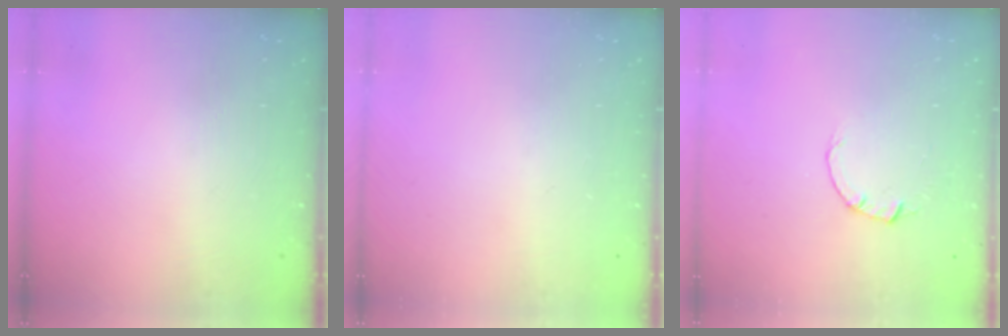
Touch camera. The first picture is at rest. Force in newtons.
{"total": 0.0}
{"total": 2.0, "press": 2.0, "slide": 0.3}